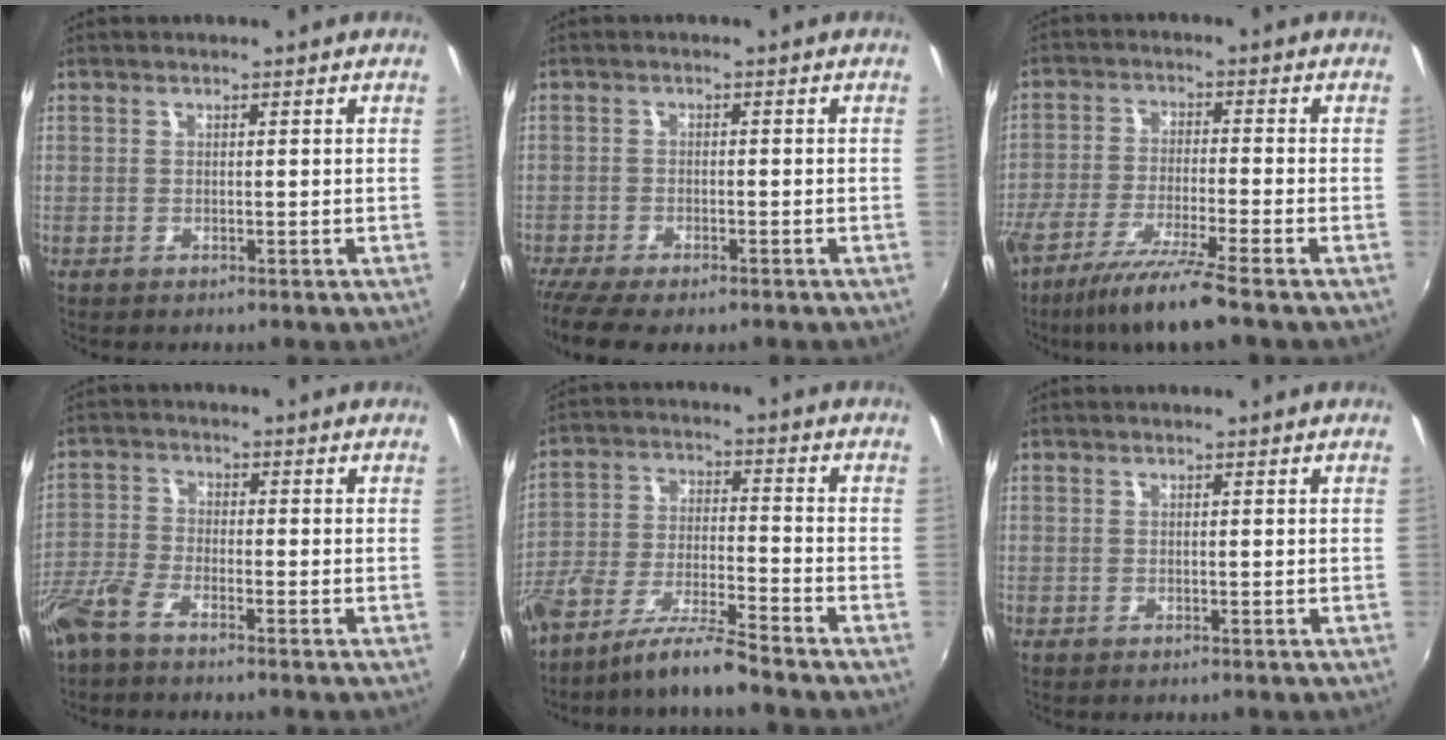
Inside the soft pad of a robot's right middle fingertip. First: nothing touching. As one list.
[{"total": 7.7, "force": [-6.2, 1.8, 4.2], "torque": [-0.106, -0.040, -0.108]}, {"total": 11.1, "force": [-8.3, -0.3, 7.3], "torque": [-0.155, -0.035, -0.147]}, {"total": 5.3, "force": [-4.3, 1.1, 2.9], "torque": [-0.074, -0.006, -0.094]}, {"total": 9.0, "force": [-7.5, 0.0, 5.0], "torque": [-0.102, -0.004, -0.144]}, {"total": 0.0}]